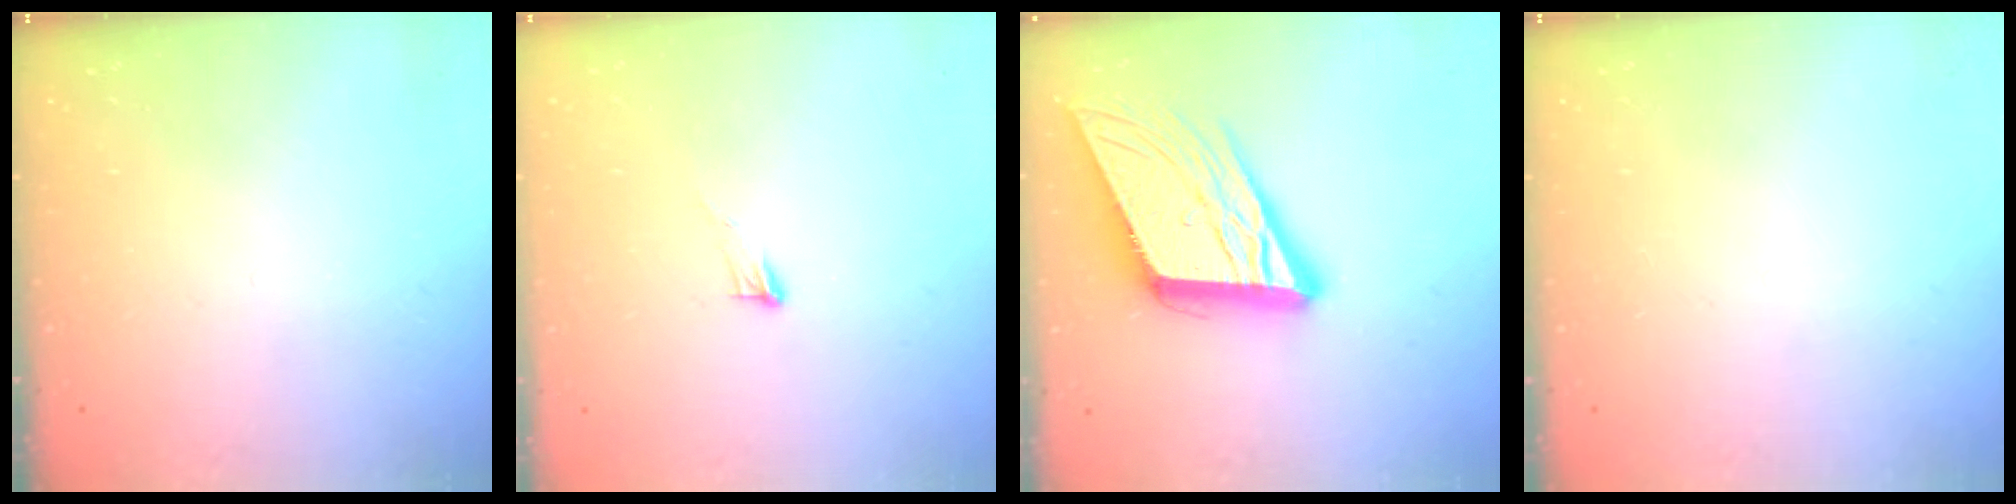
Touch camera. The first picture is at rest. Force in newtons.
{"total": 3.8, "press": 3.8, "slide": 0.3}
{"total": 18.0, "press": 17.6, "slide": 3.8}
{"total": 0.0}